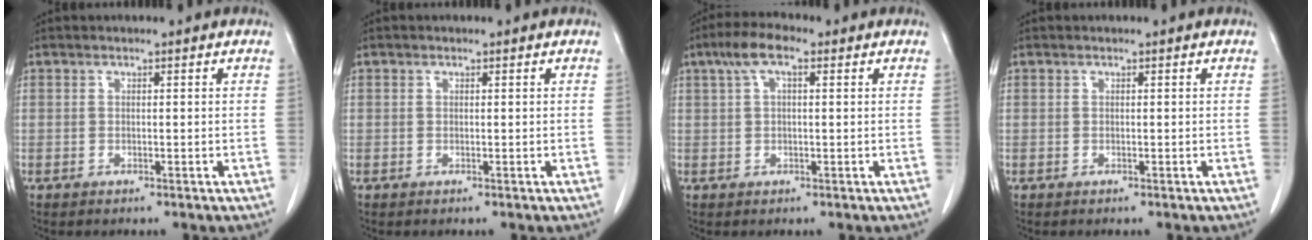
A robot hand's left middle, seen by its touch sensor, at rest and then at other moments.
{"total": 0.0}
{"total": 5.0, "force": [2.4, 1.6, 4.1], "torque": [-0.087, 0.025, 0.043]}
{"total": 0.0}